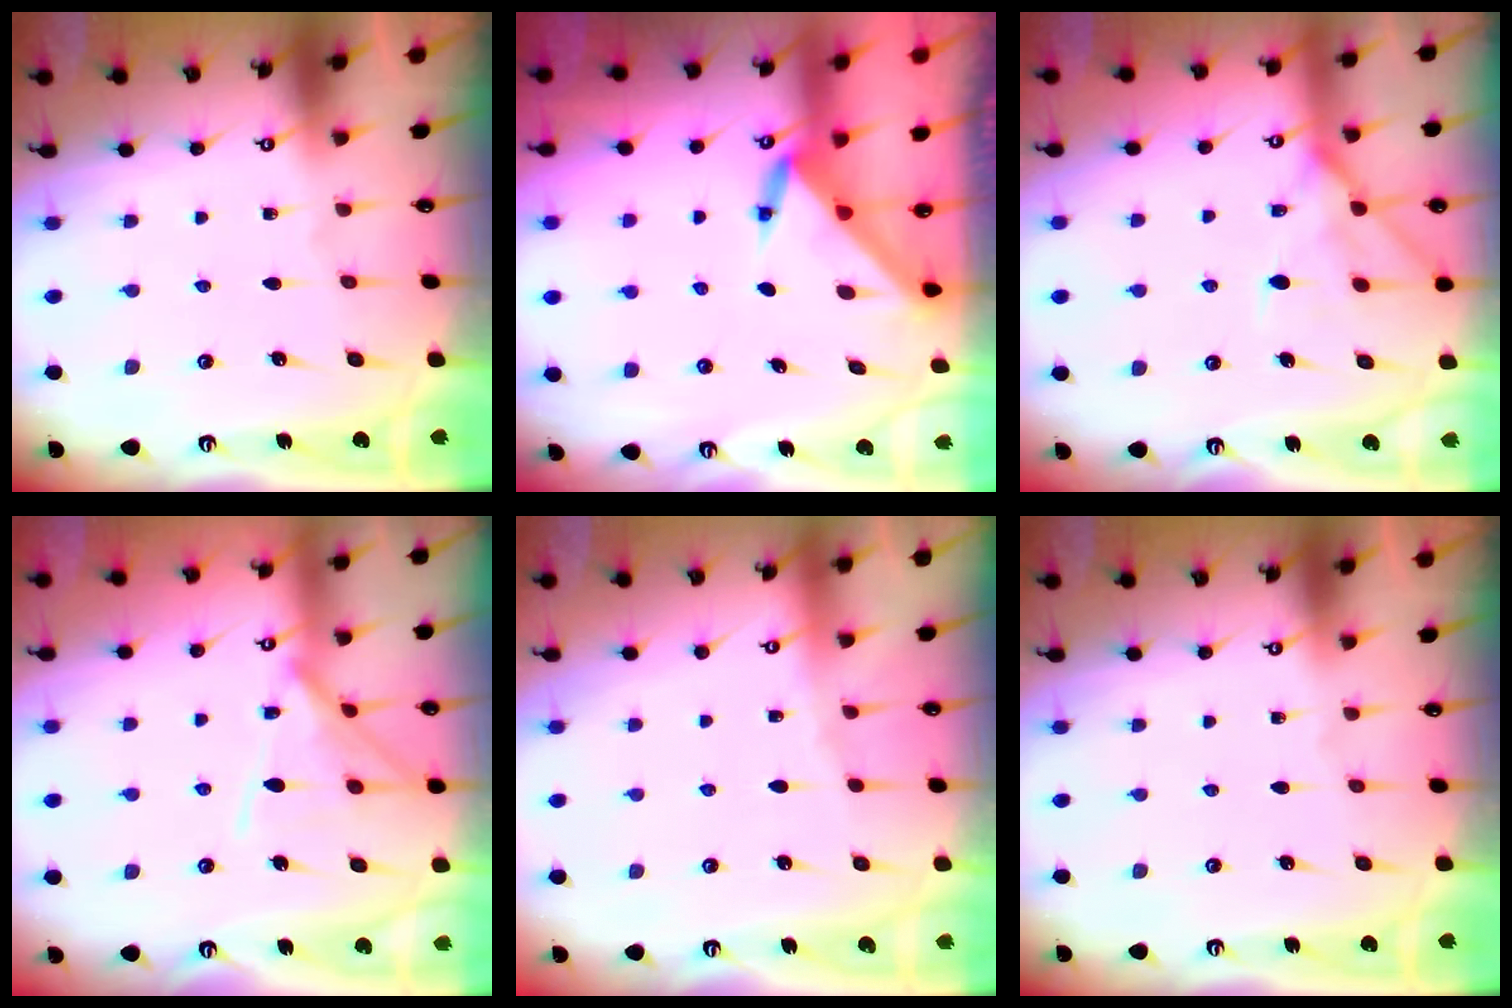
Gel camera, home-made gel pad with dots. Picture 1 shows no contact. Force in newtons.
{"total": 3.2, "press": 3.2, "slide": 0.1}
{"total": 12.7, "press": 12.7, "slide": 1.1}
{"total": 11.6, "press": 11.6, "slide": 0.8}
{"total": 2.2, "press": 2.1, "slide": 0.5}
{"total": 0.0}